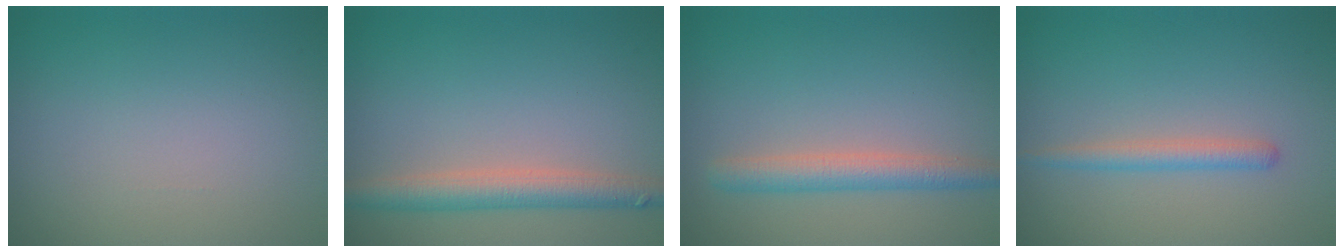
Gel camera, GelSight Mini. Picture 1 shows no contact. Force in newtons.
{"total": 3.8, "press": 3.8, "slide": 0.3}
{"total": 3.0, "press": 3.0, "slide": 0.1}
{"total": 1.9, "press": 1.8, "slide": 0.2}